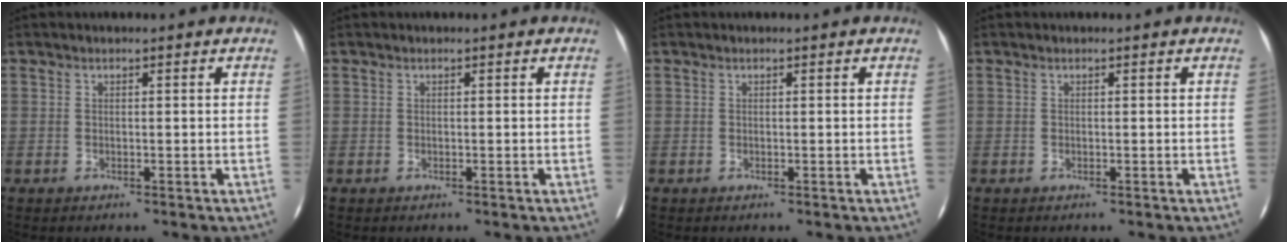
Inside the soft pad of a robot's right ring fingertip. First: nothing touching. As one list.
[{"total": 0.0}, {"total": 0.0}, {"total": 0.0}]